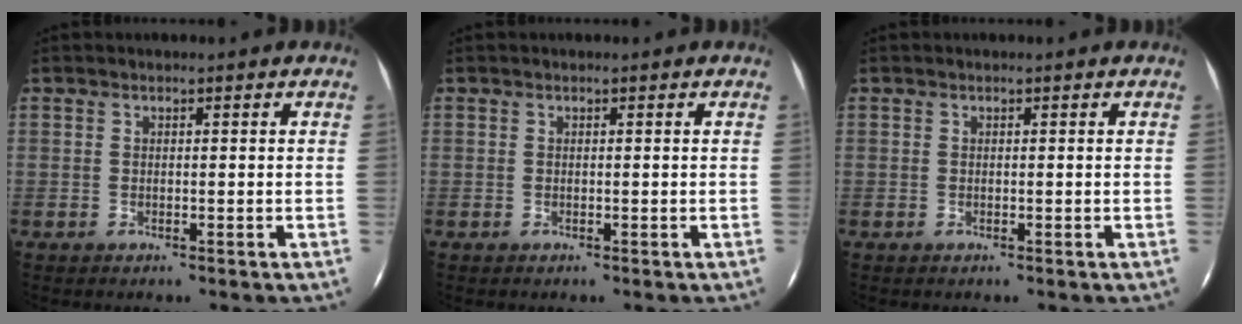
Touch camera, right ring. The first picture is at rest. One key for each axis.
{"total": 0.0}
{"total": 0.0}